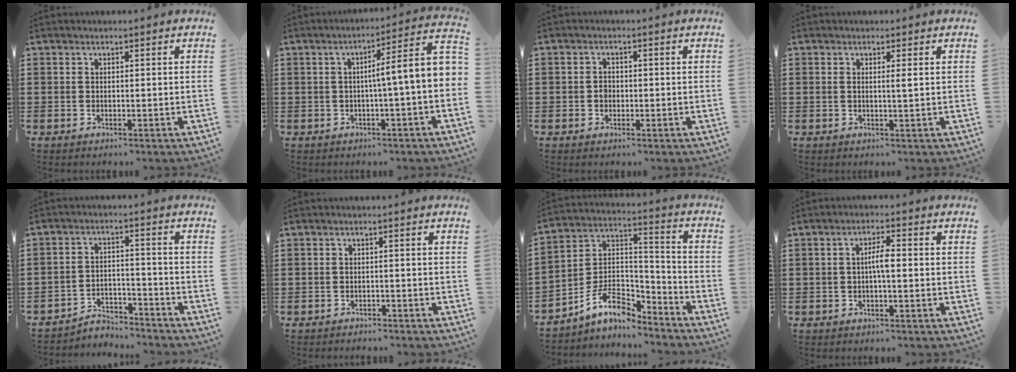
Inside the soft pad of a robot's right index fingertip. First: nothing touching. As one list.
[{"total": 6.0, "force": [-0.6, -0.3, 6.0], "torque": [-0.102, -0.023, -0.019]}, {"total": 1.4, "force": [-0.4, 1.0, 0.8], "torque": [-0.018, 0.002, -0.007]}, {"total": 1.3, "force": [0.3, -0.2, 1.2], "torque": [-0.023, -0.003, 0.004]}, {"total": 4.1, "force": [-4.0, 0.8, 0.4], "torque": [-0.012, 0.009, -0.084]}, {"total": 1.2, "force": [-1.2, 0.3, -0.1], "torque": [-0.003, 0.004, -0.027]}, {"total": 8.8, "force": [-6.0, 4.6, 4.5], "torque": [-0.101, 0.007, -0.117]}, {"total": 3.1, "force": [-0.3, 0.7, 3.1], "torque": [-0.056, 0.003, -0.007]}]